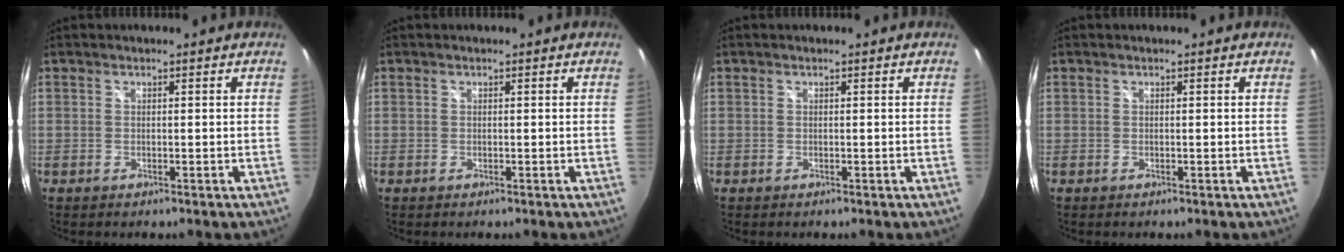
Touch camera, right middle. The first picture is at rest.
{"total": 0.0}
{"total": 0.0}
{"total": 0.0}